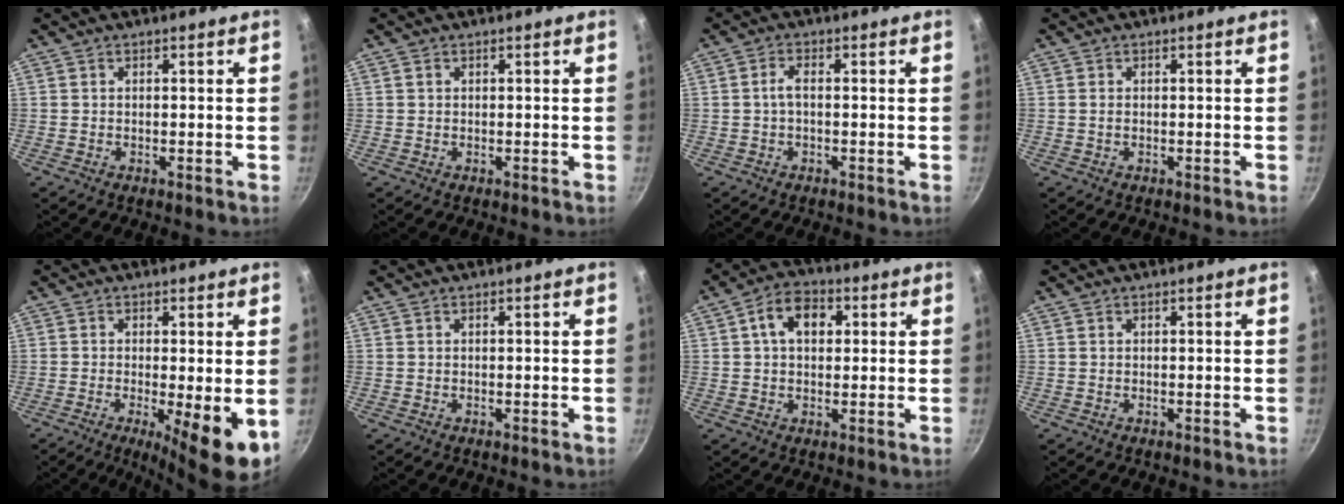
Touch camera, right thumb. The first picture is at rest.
{"total": 0.5, "force": [0.2, 0.4, 0.2], "torque": [-0.003, 0.002, 0.002]}
{"total": 2.3, "force": [-0.3, 1.0, 2.1], "torque": [-0.048, 0.012, -0.008]}
{"total": 0.7, "force": [0.0, 0.5, 0.4], "torque": [-0.008, 0.002, -0.001]}
{"total": 8.6, "force": [-1.8, 1.7, 8.3], "torque": [-0.121, -0.011, -0.021]}
{"total": 0.0}
{"total": 8.3, "force": [2.1, 5.7, 5.7], "torque": [-0.071, 0.012, 0.023]}
{"total": 0.0}